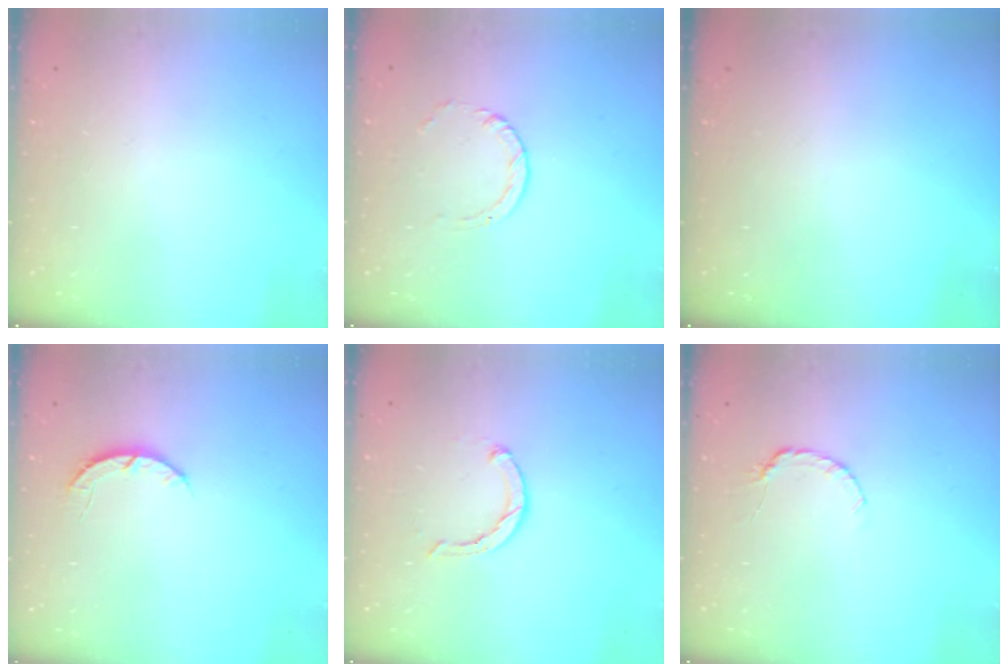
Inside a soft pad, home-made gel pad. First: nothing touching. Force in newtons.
{"total": 1.0, "press": 1.0, "slide": 0.1}
{"total": 0.0}
{"total": 3.2, "press": 3.2, "slide": 0.4}
{"total": 2.5, "press": 2.5, "slide": 0.4}
{"total": 3.3, "press": 3.3, "slide": 0.3}